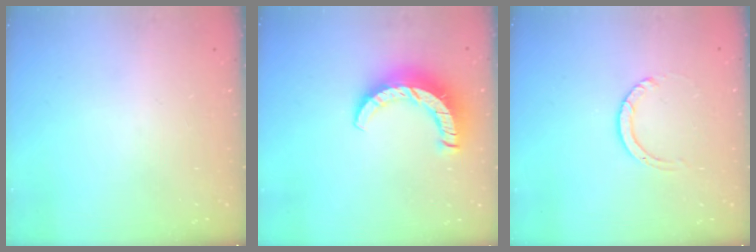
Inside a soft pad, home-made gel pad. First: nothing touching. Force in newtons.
{"total": 10.4, "press": 10.4, "slide": 1.1}
{"total": 3.5, "press": 3.5, "slide": 0.2}